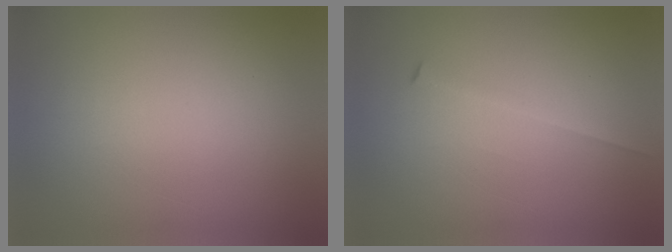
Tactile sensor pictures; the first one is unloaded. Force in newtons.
{"total": 1.8}